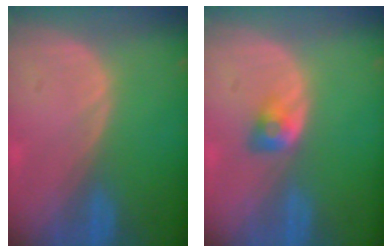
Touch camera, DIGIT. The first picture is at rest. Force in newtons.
{"total": 2.9, "press": 2.5, "slide": 1.5}